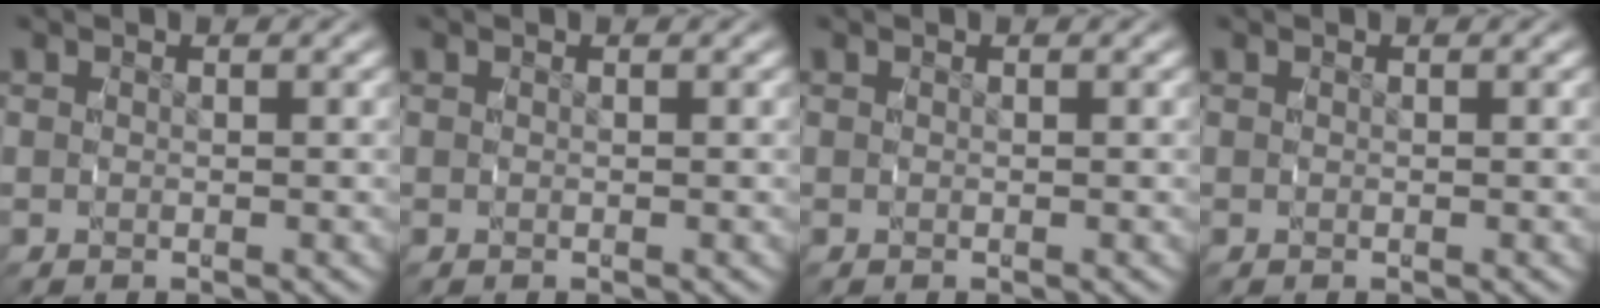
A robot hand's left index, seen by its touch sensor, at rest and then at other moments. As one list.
[{"total": 0.0}, {"total": 0.0}, {"total": 0.0}]